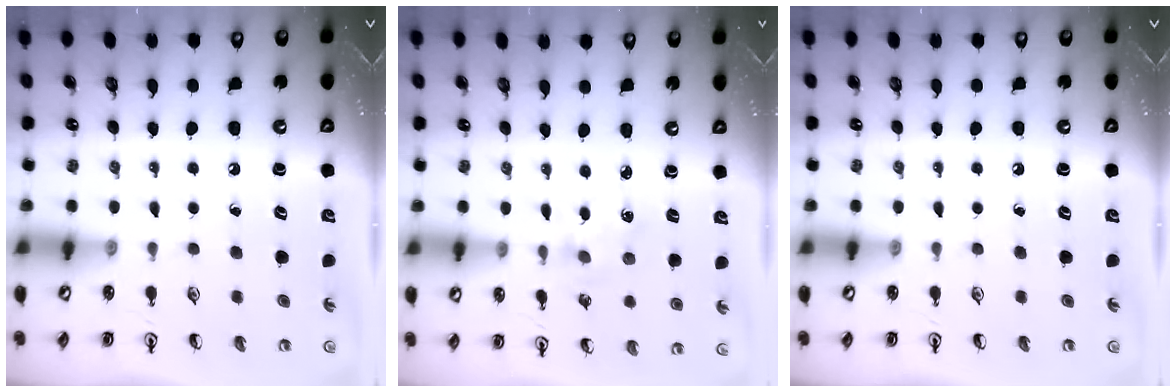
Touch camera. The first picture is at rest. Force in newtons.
{"total": 1.8, "press": 1.7, "slide": 0.5}
{"total": 0.0}